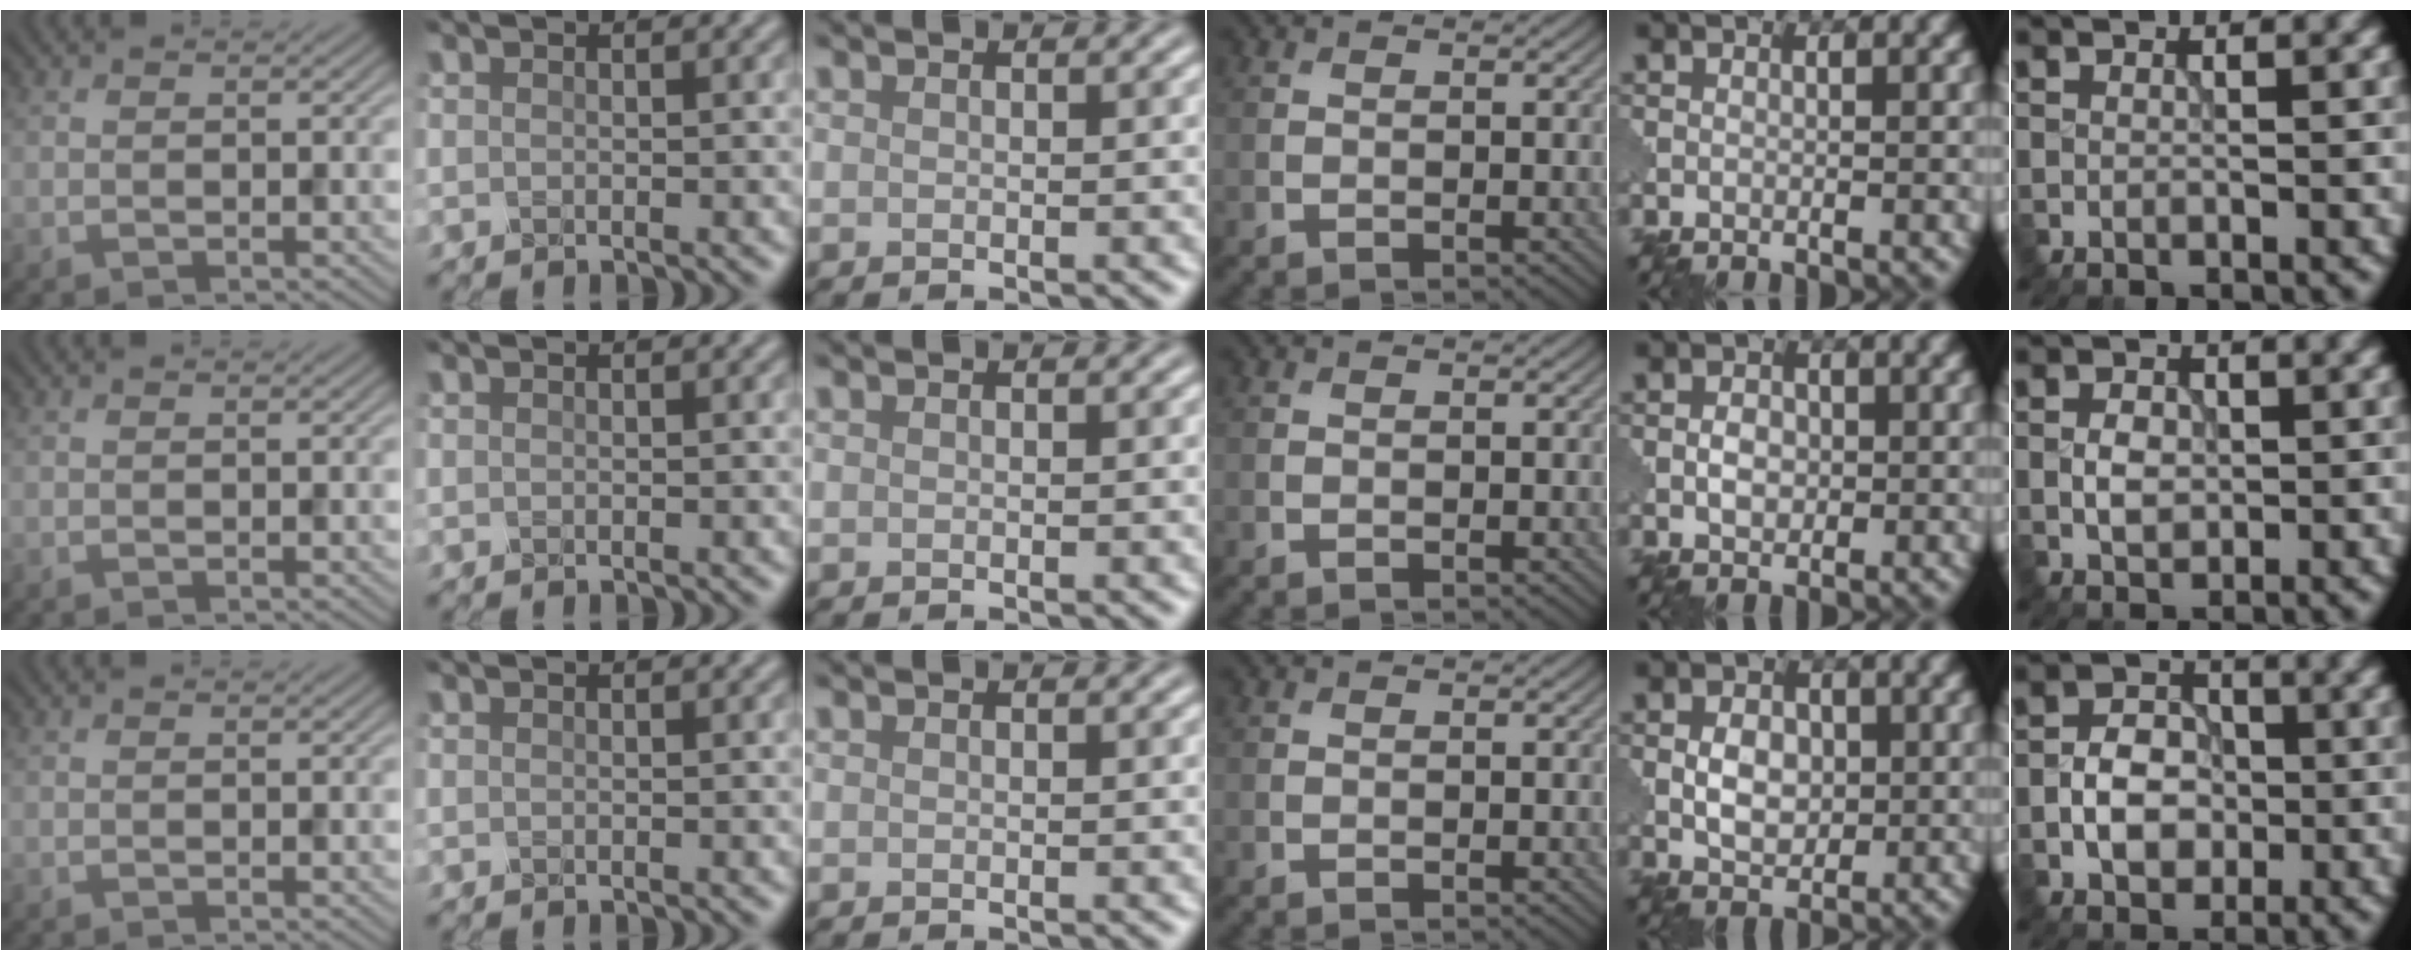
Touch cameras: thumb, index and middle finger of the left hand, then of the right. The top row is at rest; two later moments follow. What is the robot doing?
{"motion": "close", "object": "eyeshadow palette"}